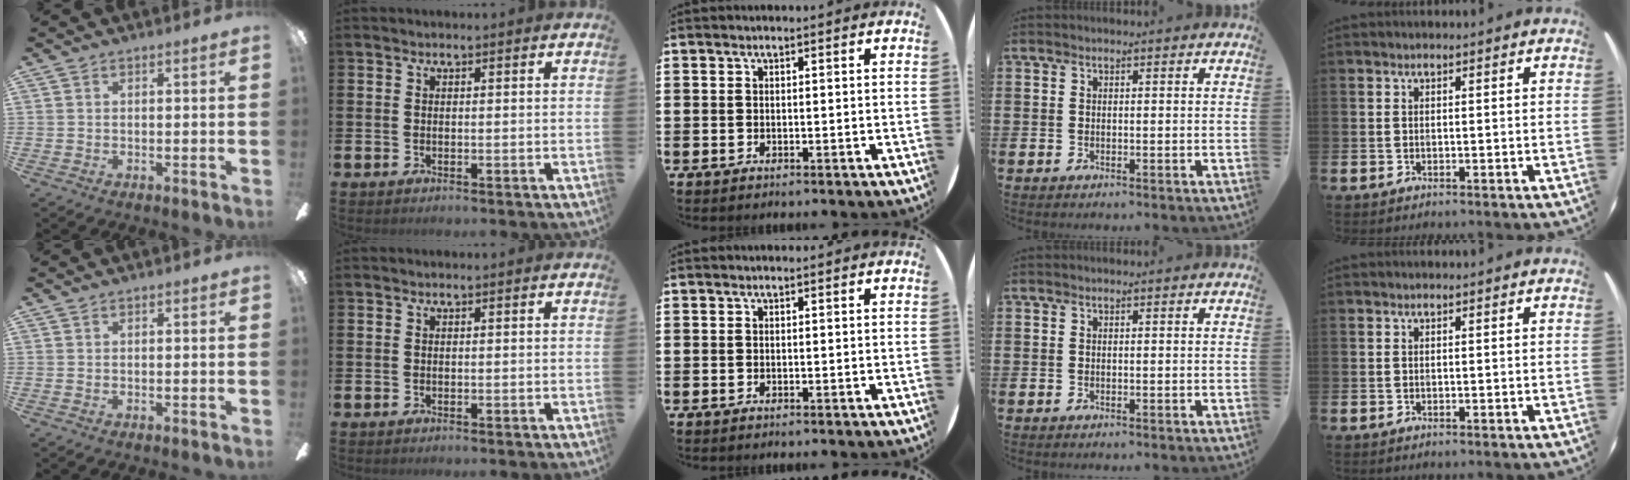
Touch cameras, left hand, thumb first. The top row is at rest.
{}